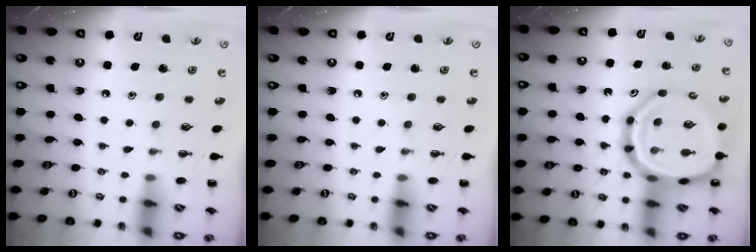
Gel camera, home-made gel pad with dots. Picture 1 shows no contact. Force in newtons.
{"total": 0.0}
{"total": 22.1, "press": 21.6, "slide": 4.2}